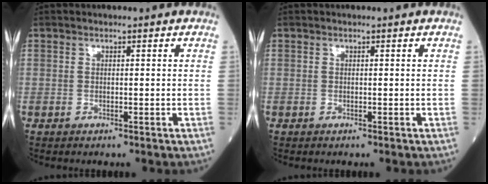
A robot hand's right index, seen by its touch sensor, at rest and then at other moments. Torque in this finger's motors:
{"motor_torque": [0.00, 0.00, 0.00, 0.00]}